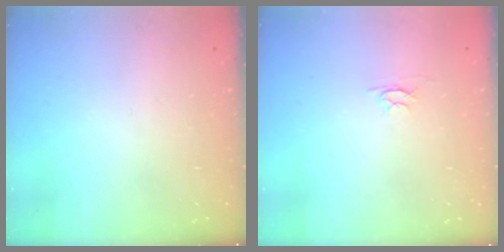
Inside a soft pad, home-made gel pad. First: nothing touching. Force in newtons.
{"total": 2.4, "press": 2.4, "slide": 0.3}